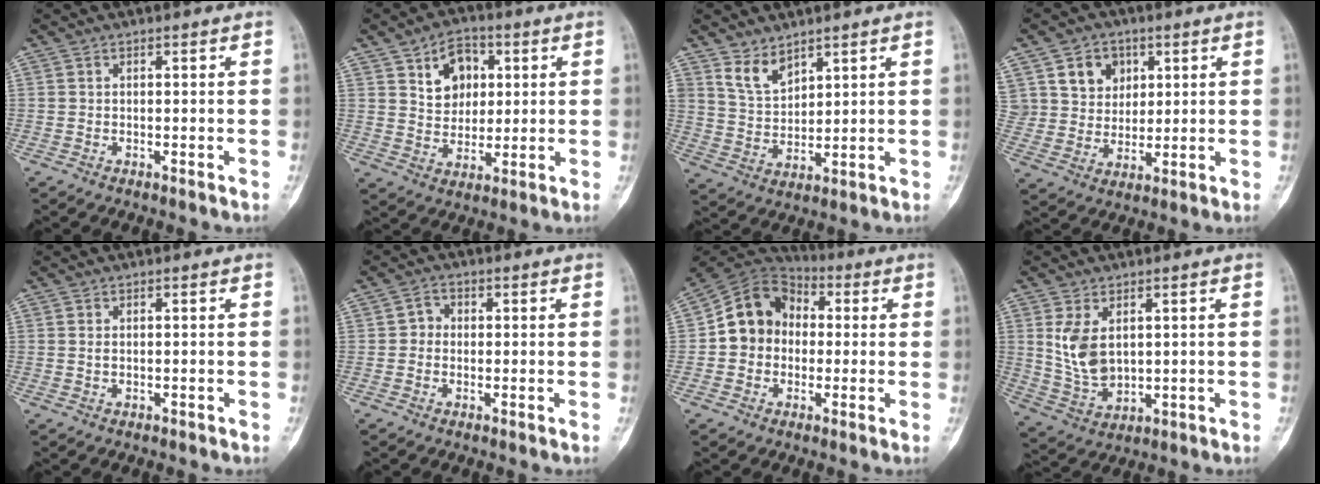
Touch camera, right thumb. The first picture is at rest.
{"total": 9.5, "force": [3.2, 7.2, 5.2], "torque": [-0.036, -0.011, 0.053]}
{"total": 6.0, "force": [4.3, 3.4, 2.4], "torque": [-0.021, -0.036, 0.094]}
{"total": 10.6, "force": [4.3, 9.0, 3.7], "torque": [-0.024, -0.011, 0.081]}
{"total": 0.8, "force": [0.0, 0.6, 0.5], "torque": [-0.007, 0.000, 0.000]}
{"total": 2.7, "force": [-0.1, 2.5, 1.0], "torque": [0.005, 0.008, -0.011]}
{"total": 12.6, "force": [-0.2, 10.9, 6.3], "torque": [-0.080, 0.034, -0.017]}
{"total": 8.5, "force": [1.9, 5.5, 6.2], "torque": [-0.102, -0.013, 0.055]}